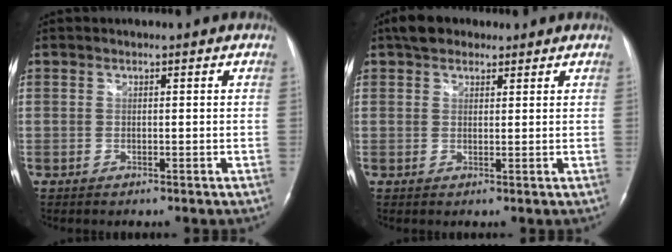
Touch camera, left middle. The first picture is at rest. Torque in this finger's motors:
{"motor_torque": [0.26, -0.22, 0.00, 0.03]}